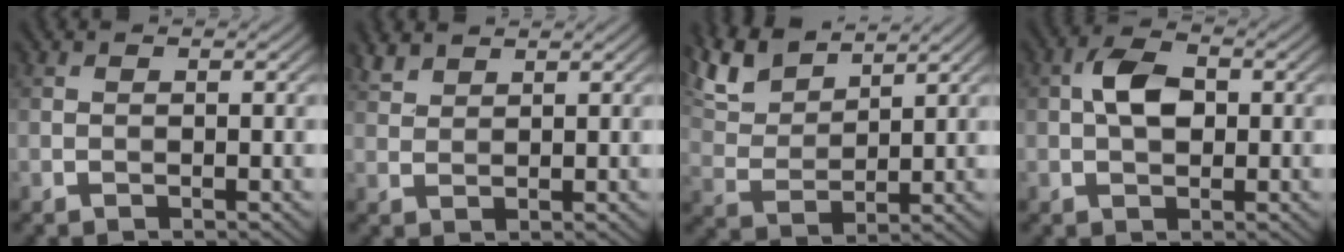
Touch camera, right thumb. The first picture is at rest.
{"total": 2.6, "force": [2.2, 1.0, 1.0], "torque": [-0.028, 0.008, 0.052]}
{"total": 8.7, "force": [6.7, 3.1, 4.6], "torque": [-0.128, 0.018, 0.140]}
{"total": 4.7, "force": [0.4, 2.9, 3.7], "torque": [-0.072, 0.008, 0.001]}